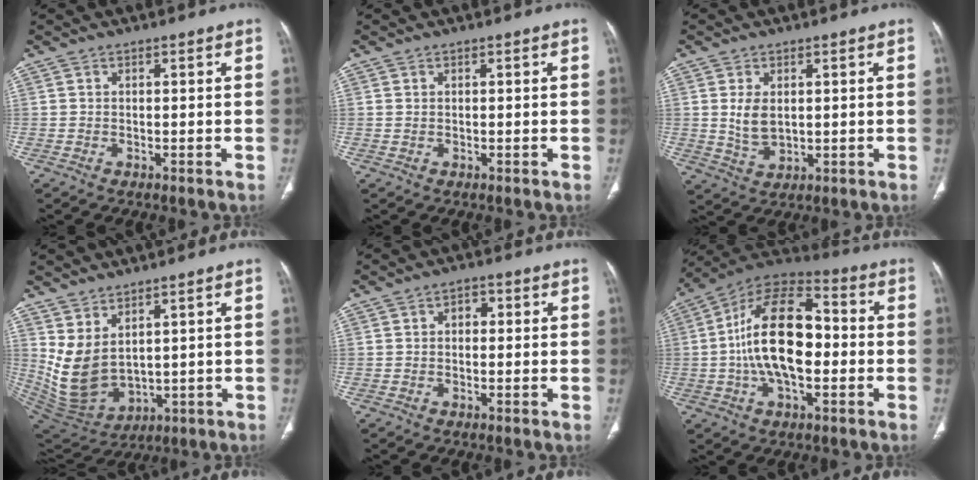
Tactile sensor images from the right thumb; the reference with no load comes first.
{"total": 0.0}
{"total": 5.1, "force": [0.9, 3.2, 3.9], "torque": [-0.063, -0.010, 0.027]}
{"total": 9.9, "force": [3.5, 5.5, 7.4], "torque": [-0.127, -0.028, 0.098]}
{"total": 1.4, "force": [0.2, 1.1, 0.9], "torque": [-0.001, 0.008, -0.001]}
{"total": 19.1, "force": [-1.1, 10.0, 16.2], "torque": [-0.278, 0.035, -0.027]}